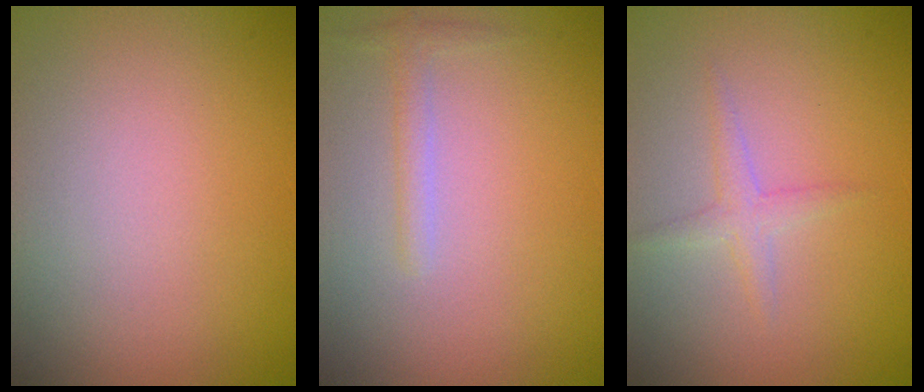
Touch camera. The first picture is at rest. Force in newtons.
{"total": 1.2, "press": 1.2, "slide": 0.0}
{"total": 1.5, "press": 1.5, "slide": 0.1}